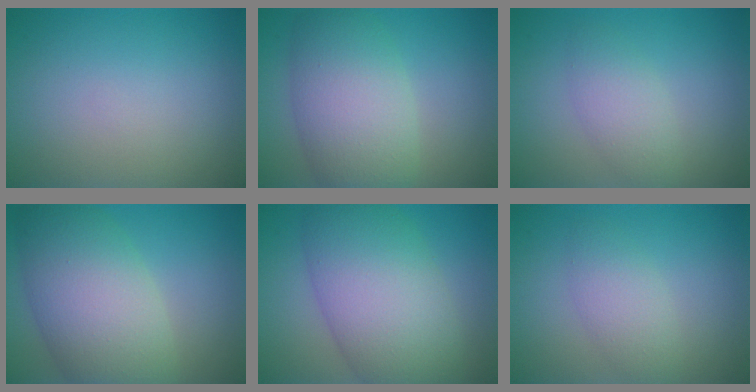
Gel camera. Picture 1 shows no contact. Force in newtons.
{"total": 7.7, "press": 7.7, "slide": 0.2}
{"total": 2.7, "press": 2.6, "slide": 0.0}
{"total": 9.6, "press": 9.6, "slide": 0.4}
{"total": 10.3, "press": 10.3, "slide": 0.3}
{"total": 2.7, "press": 2.6, "slide": 0.0}